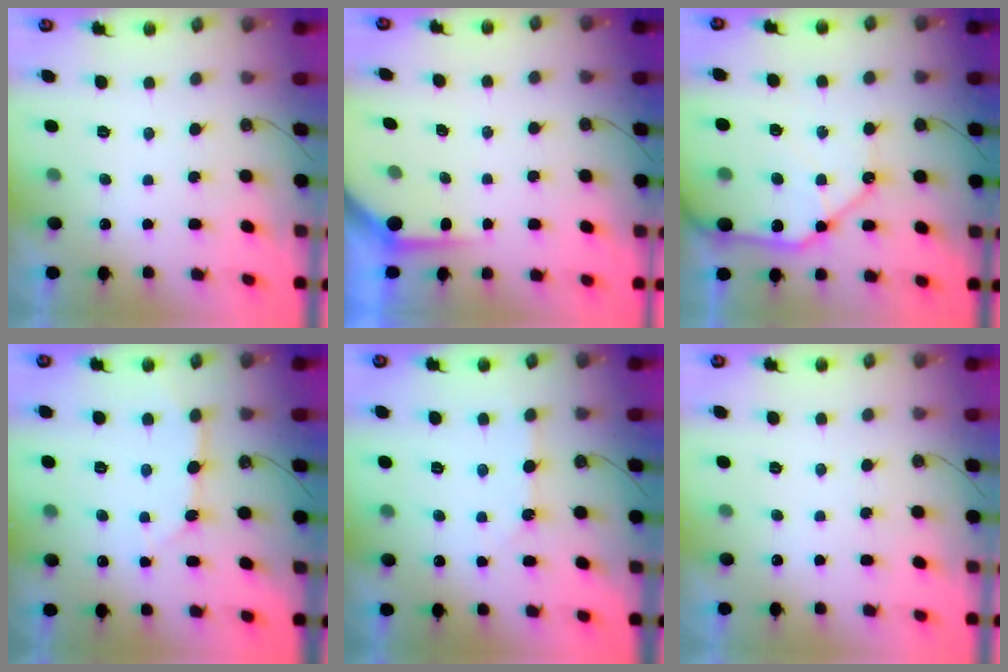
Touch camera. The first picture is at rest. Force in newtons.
{"total": 3.5, "press": 3.4, "slide": 0.3}
{"total": 15.8, "press": 15.7, "slide": 2.0}
{"total": 4.5, "press": 4.4, "slide": 0.5}
{"total": 1.8, "press": 1.8, "slide": 0.4}
{"total": 0.0}